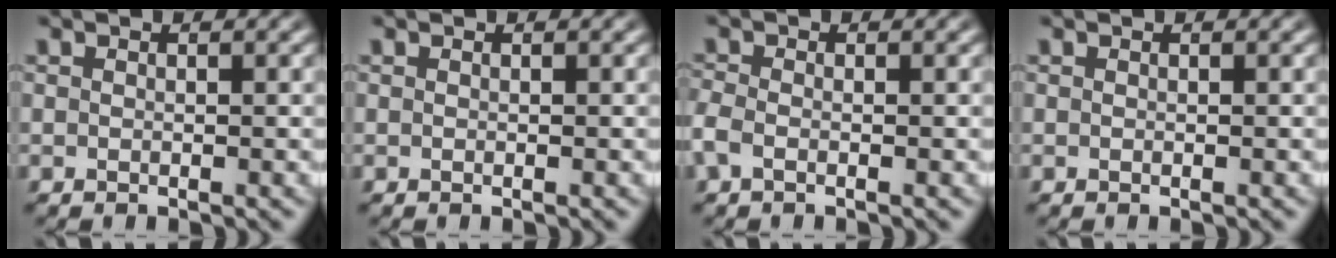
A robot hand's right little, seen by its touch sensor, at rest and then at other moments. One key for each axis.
{"total": 0.0}
{"total": 1.7, "fx": -1.0, "fy": 0.9, "fz": 1.0, "tx": -0.037, "ty": -0.012, "tz": -0.013}
{"total": 0.0}